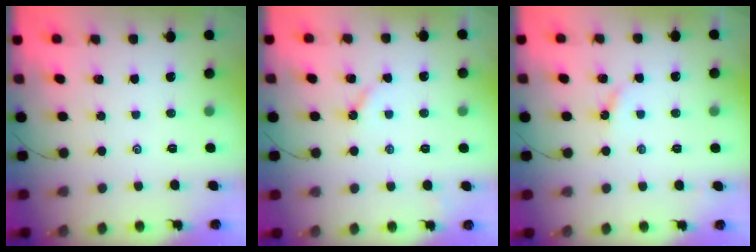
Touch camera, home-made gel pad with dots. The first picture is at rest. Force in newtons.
{"total": 2.6, "press": 2.6, "slide": 0.4}
{"total": 2.9, "press": 2.9, "slide": 0.3}